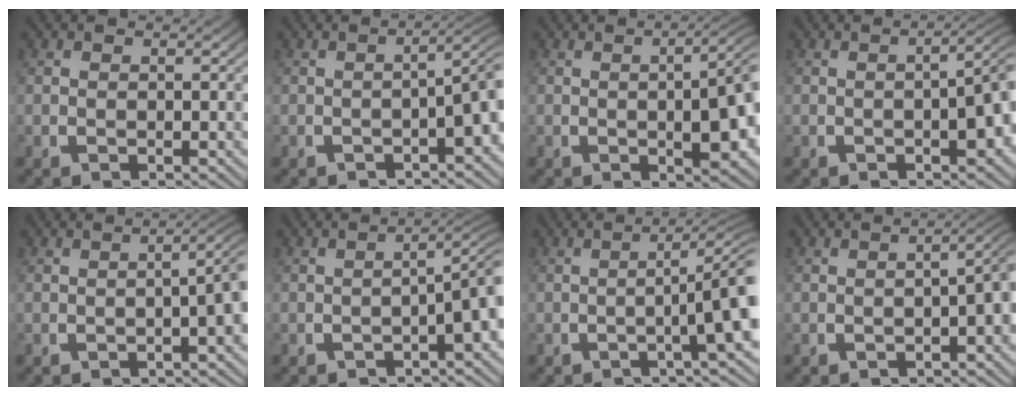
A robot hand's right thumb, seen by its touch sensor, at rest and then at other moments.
{"total": 4.7, "force": [-0.9, 1.9, 4.2], "torque": [-0.051, 0.002, -0.014]}
{"total": 7.2, "force": [0.4, 3.2, 6.4], "torque": [-0.071, 0.004, 0.002]}
{"total": 5.2, "force": [0.0, 2.2, 4.7], "torque": [-0.048, 0.009, -0.004]}
{"total": 4.8, "force": [-0.2, 1.8, 4.4], "torque": [-0.045, 0.013, -0.009]}
{"total": 5.0, "force": [-1.4, 1.8, 4.5], "torque": [-0.061, 0.000, -0.018]}
{"total": 4.5, "force": [-0.6, 0.7, 4.4], "torque": [-0.070, 0.003, -0.011]}
{"total": 4.8, "force": [-0.5, 2.3, 4.2], "torque": [-0.043, 0.013, -0.012]}